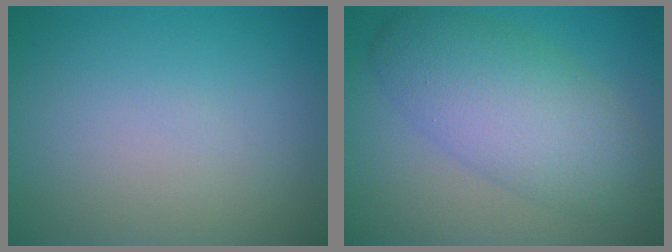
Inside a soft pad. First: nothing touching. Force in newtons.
{"total": 7.0, "press": 7.0, "slide": 0.3}